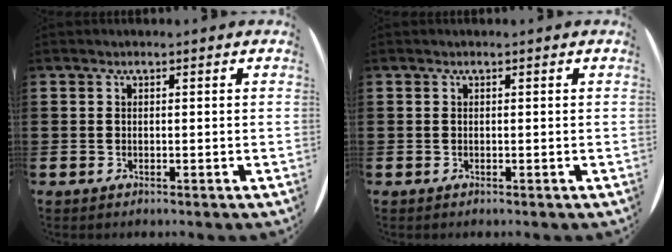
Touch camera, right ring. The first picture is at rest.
{"total": 0.0}